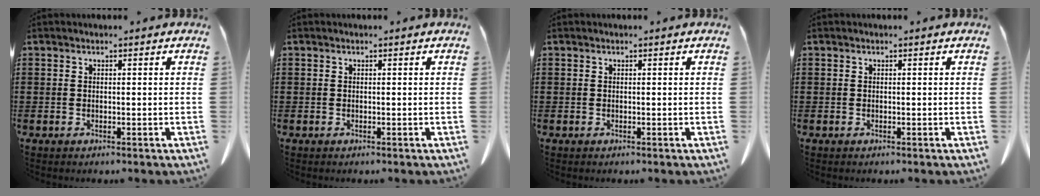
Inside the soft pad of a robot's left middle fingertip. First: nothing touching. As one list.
[{"total": 0.0}, {"total": 0.0}, {"total": 0.0}]